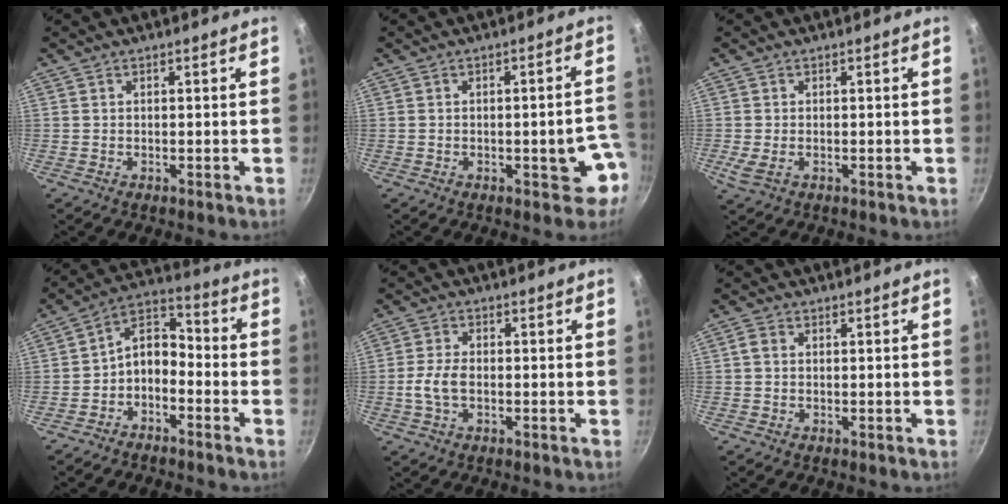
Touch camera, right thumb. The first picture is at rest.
{"total": 7.2, "force": [-2.3, 3.2, 6.1], "torque": [-0.028, 0.035, -0.025]}
{"total": 2.8, "force": [-0.6, 1.7, 2.1], "torque": [-0.038, -0.008, -0.009]}
{"total": 8.0, "force": [-3.5, 5.1, 5.1], "torque": [-0.077, 0.068, -0.073]}
{"total": 5.0, "force": [-0.9, 2.9, 3.9], "torque": [-0.084, 0.013, -0.022]}
{"total": 1.4, "force": [0.0, 1.1, 0.9], "torque": [-0.019, 0.005, 0.000]}